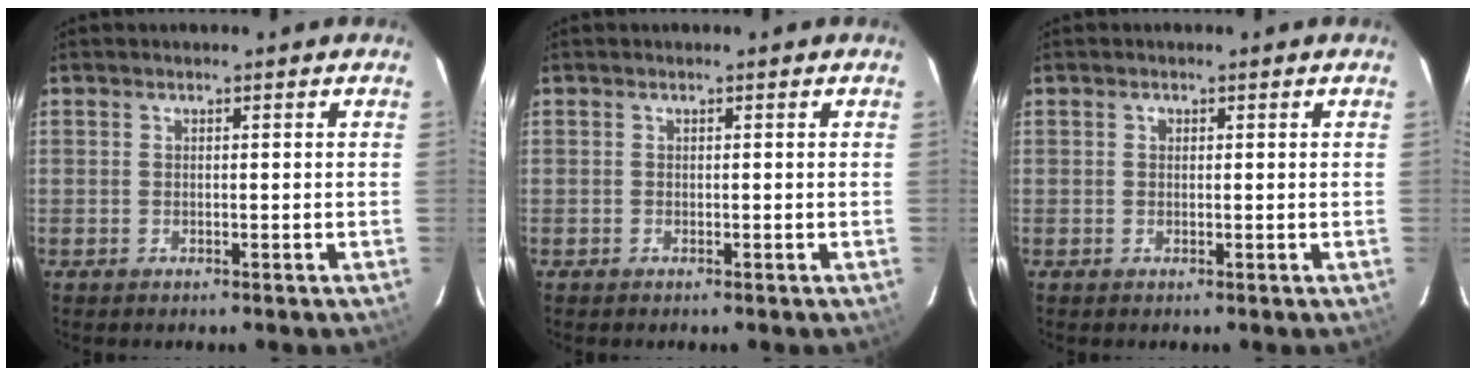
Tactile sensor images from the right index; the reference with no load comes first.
{"total": 0.0}
{"total": 0.6, "force": [0.1, 0.5, 0.2], "torque": [-0.001, 0.003, 0.001]}